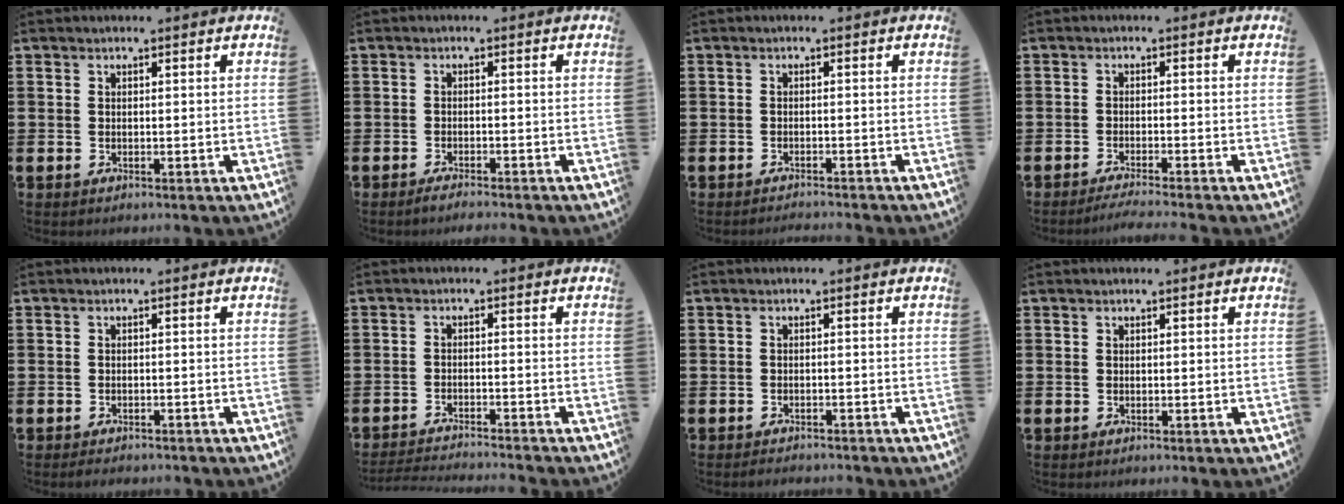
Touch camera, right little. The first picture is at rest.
{"total": 1.4, "force": [-1.3, 0.0, 0.6], "torque": [-0.011, 0.000, -0.025]}
{"total": 1.0, "force": [-0.9, -0.2, 0.0], "torque": [0.000, 0.000, -0.020]}
{"total": 1.6, "force": [-1.4, -0.2, 0.8], "torque": [-0.011, 0.002, -0.026]}
{"total": 1.0, "force": [-0.9, 0.1, 0.2], "torque": [-0.007, -0.001, -0.019]}
{"total": 2.2, "force": [-2.1, -0.3, 0.3], "torque": [-0.003, 0.002, -0.045]}
{"total": 1.1, "force": [-1.1, 0.0, 0.0], "torque": [-0.003, 0.001, -0.023]}
{"total": 0.0}